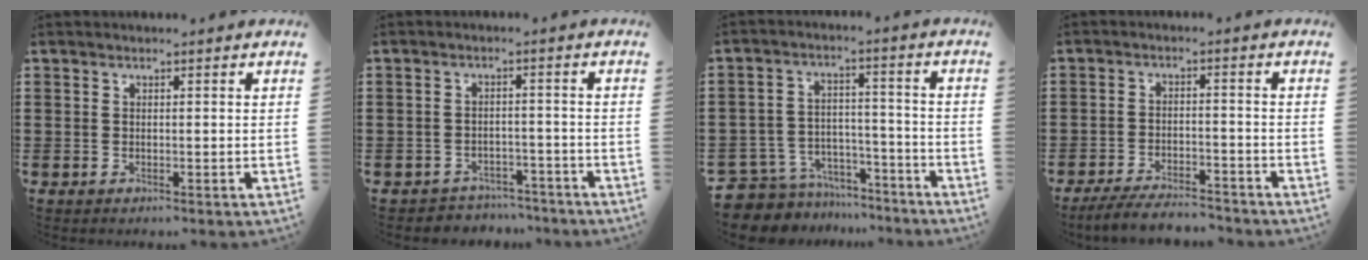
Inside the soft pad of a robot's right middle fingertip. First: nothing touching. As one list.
[{"total": 3.1, "force": [-3.0, 0.7, -0.2], "torque": [-0.005, 0.001, -0.067]}, {"total": 6.9, "force": [-6.6, 1.8, 0.4], "torque": [-0.027, 0.011, -0.138]}, {"total": 4.9, "force": [-4.6, 0.6, 1.6], "torque": [-0.032, -0.001, -0.091]}]